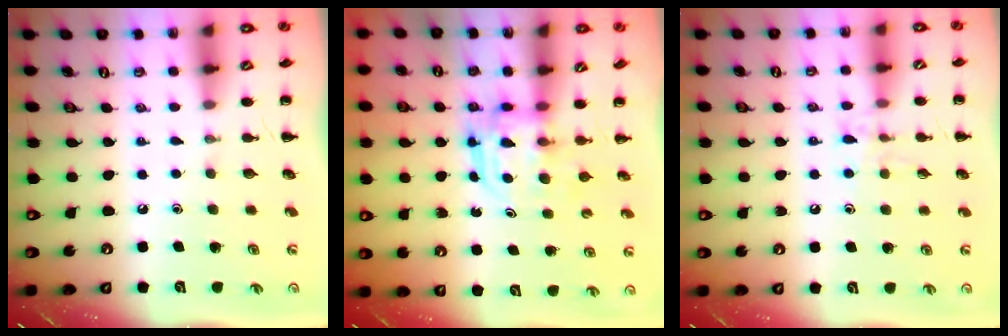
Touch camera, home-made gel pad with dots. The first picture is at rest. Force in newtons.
{"total": 3.2, "press": 3.2, "slide": 0.2}
{"total": 8.0, "press": 7.8, "slide": 1.6}